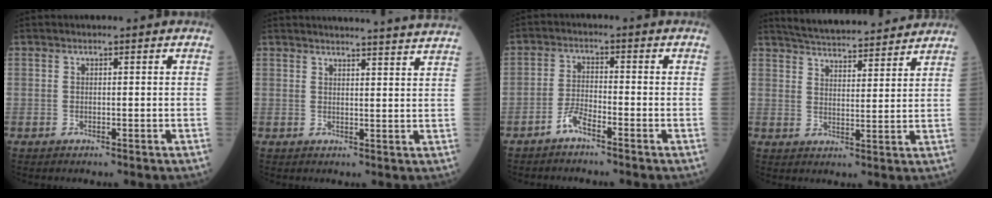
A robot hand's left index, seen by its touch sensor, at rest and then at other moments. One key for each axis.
{"total": 14.3, "fx": 13.8, "fy": -1.1, "fz": 3.4, "tx": -0.045, "ty": -0.039, "tz": 0.151}
{"total": 3.2, "fx": -2.5, "fy": 0.4, "fz": 1.9, "tx": -0.044, "ty": -0.002, "tz": -0.054}
{"total": 15.8, "fx": 14.8, "fy": 1.9, "fz": 5.4, "tx": -0.086, "ty": 0.022, "tz": 0.212}